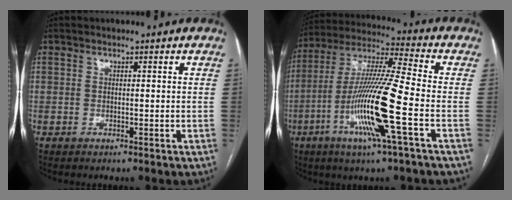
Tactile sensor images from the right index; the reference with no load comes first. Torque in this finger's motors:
{"motor_torque": [2.14, 0.00, 1.05, 0.21]}